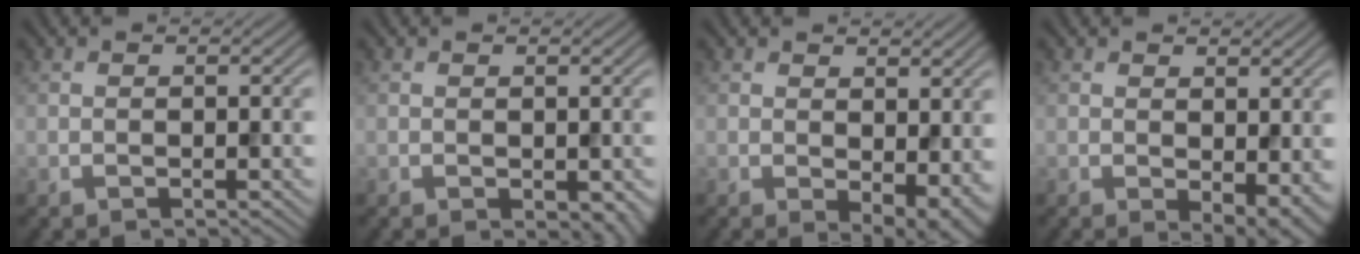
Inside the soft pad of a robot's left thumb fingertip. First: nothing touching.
{"total": 1.7, "force": [-0.4, 1.0, 1.3], "torque": [-0.020, -0.010, 0.000]}
{"total": 5.4, "force": [-0.2, 3.0, 4.4], "torque": [-0.067, -0.019, 0.010]}
{"total": 4.6, "force": [-0.2, 2.4, 3.9], "torque": [-0.058, -0.014, 0.006]}